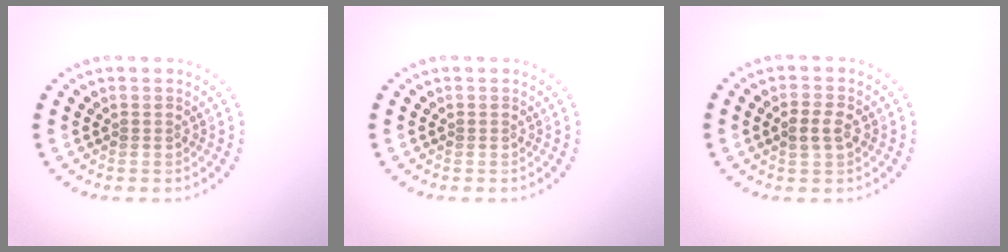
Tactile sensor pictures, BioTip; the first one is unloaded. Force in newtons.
{"total": 0.0}
{"total": 2.2, "press": 2.2, "slide": 0.3}